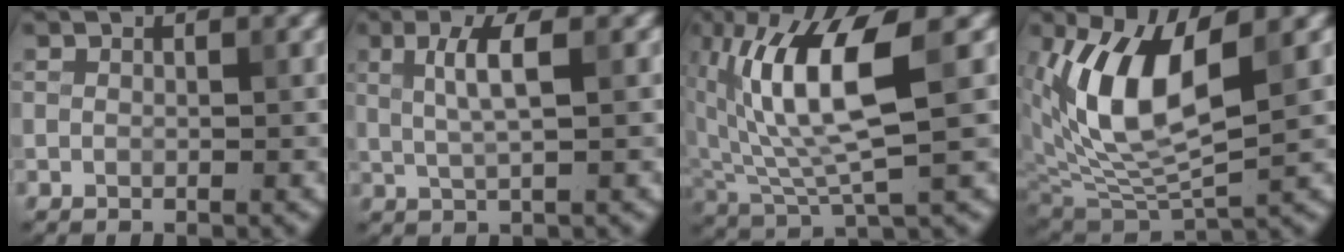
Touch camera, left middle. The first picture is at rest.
{"total": 3.3, "force": [0.8, 0.7, 3.2], "torque": [-0.062, 0.000, 0.016]}
{"total": 8.5, "force": [1.9, 2.4, 7.9], "torque": [-0.158, -0.002, 0.038]}
{"total": 8.9, "force": [2.7, 3.8, 7.6], "torque": [-0.158, -0.014, 0.053]}